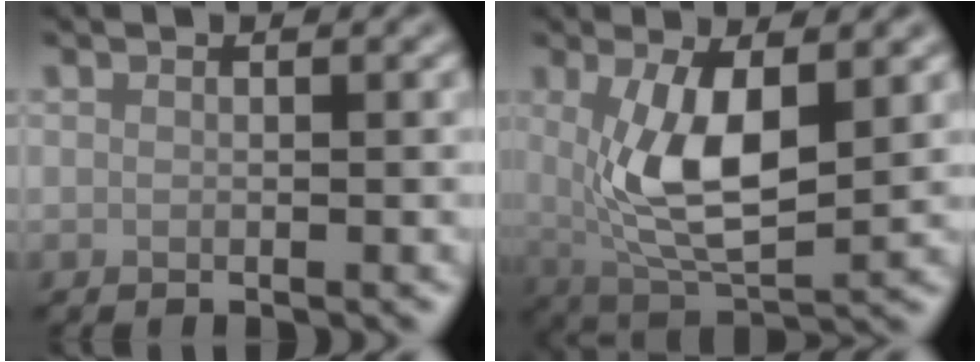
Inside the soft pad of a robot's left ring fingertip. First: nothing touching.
{"total": 7.4, "force": [1.0, 3.1, 6.6], "torque": [-0.134, -0.015, 0.025]}